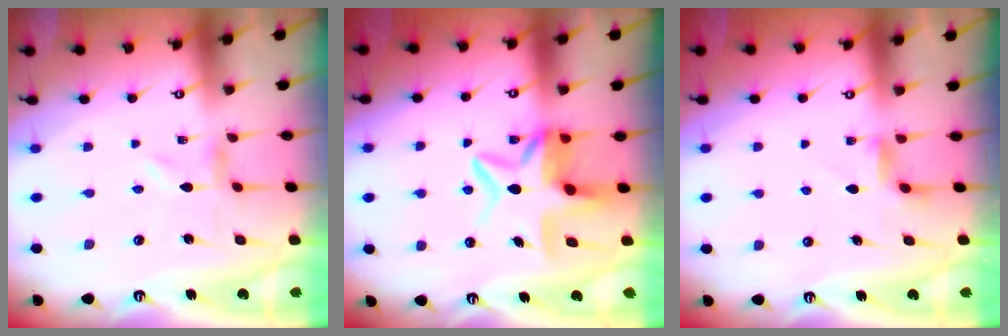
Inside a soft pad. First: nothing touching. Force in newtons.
{"total": 9.8, "press": 9.6, "slide": 1.8}
{"total": 2.9, "press": 2.9, "slide": 0.4}